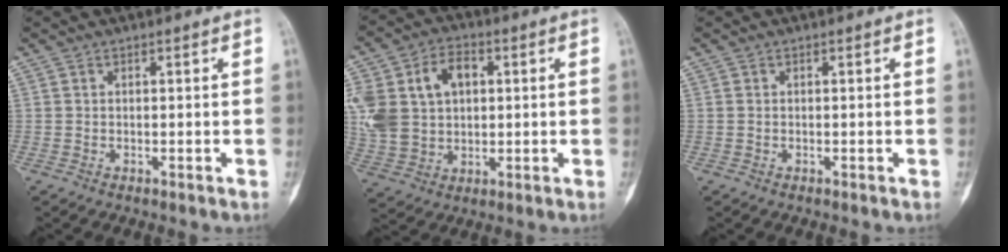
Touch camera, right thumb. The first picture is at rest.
{"total": 17.9, "force": [3.6, 13.1, 11.6], "torque": [-0.239, 0.019, 0.075]}
{"total": 0.0}